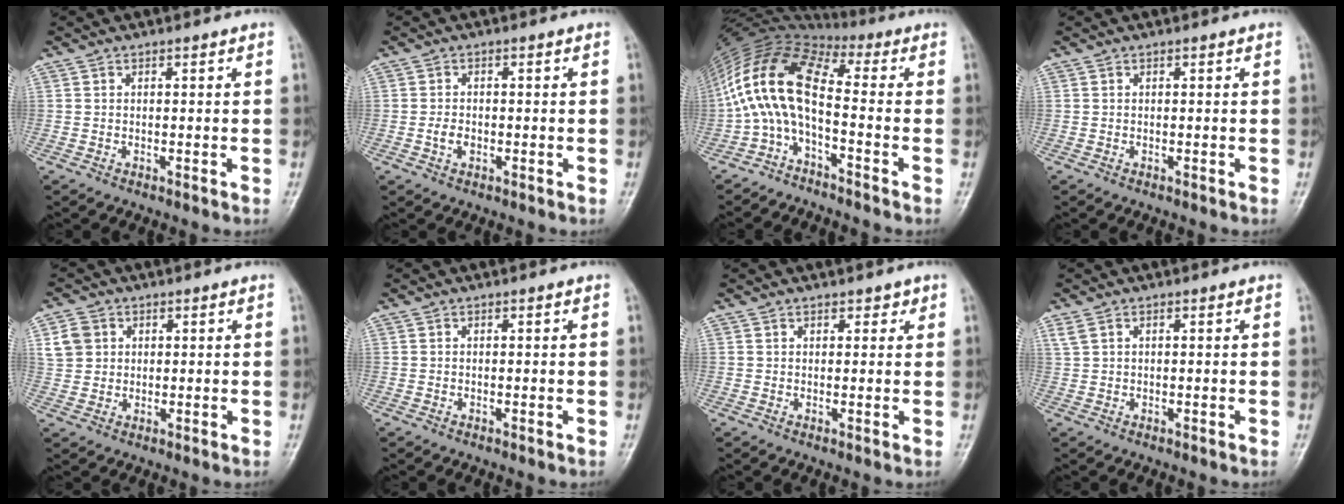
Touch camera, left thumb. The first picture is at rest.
{"total": 2.6, "force": [-0.7, 1.8, 1.7], "torque": [-0.029, 0.007, -0.015]}
{"total": 13.1, "force": [-2.8, 5.5, 11.6], "torque": [-0.232, 0.072, -0.070]}
{"total": 0.0}
{"total": 5.2, "force": [1.5, 4.6, 2.0], "torque": [-0.019, 0.002, 0.029]}
{"total": 0.0}
{"total": 1.7, "force": [1.1, 1.2, 0.4], "torque": [0.014, -0.005, 0.010]}
{"total": 1.8, "force": [0.7, 1.0, 1.4], "torque": [-0.041, 0.017, 0.023]}